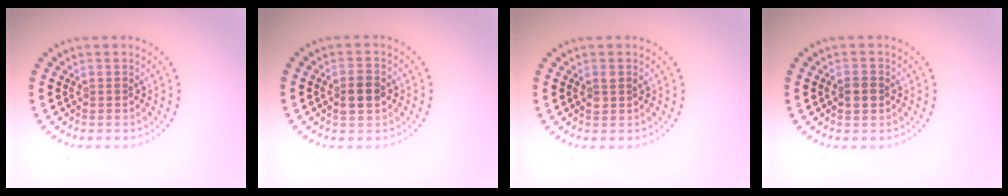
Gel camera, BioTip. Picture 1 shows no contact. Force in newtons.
{"total": 2.3, "press": 2.3, "slide": 0.2}
{"total": 1.1, "press": 1.0, "slide": 0.4}
{"total": 1.6, "press": 1.5, "slide": 0.4}